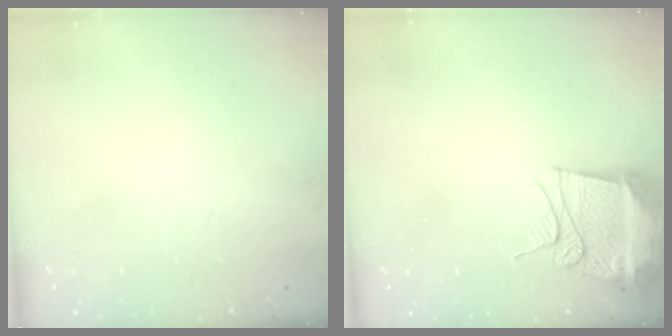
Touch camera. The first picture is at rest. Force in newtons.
{"total": 13.4, "press": 13.4, "slide": 1.3}